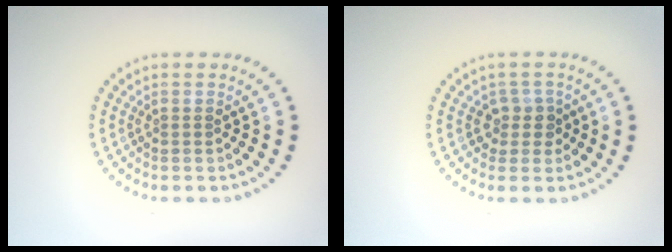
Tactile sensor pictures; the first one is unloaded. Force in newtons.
{"total": 2.0, "press": 1.6, "slide": 1.2}